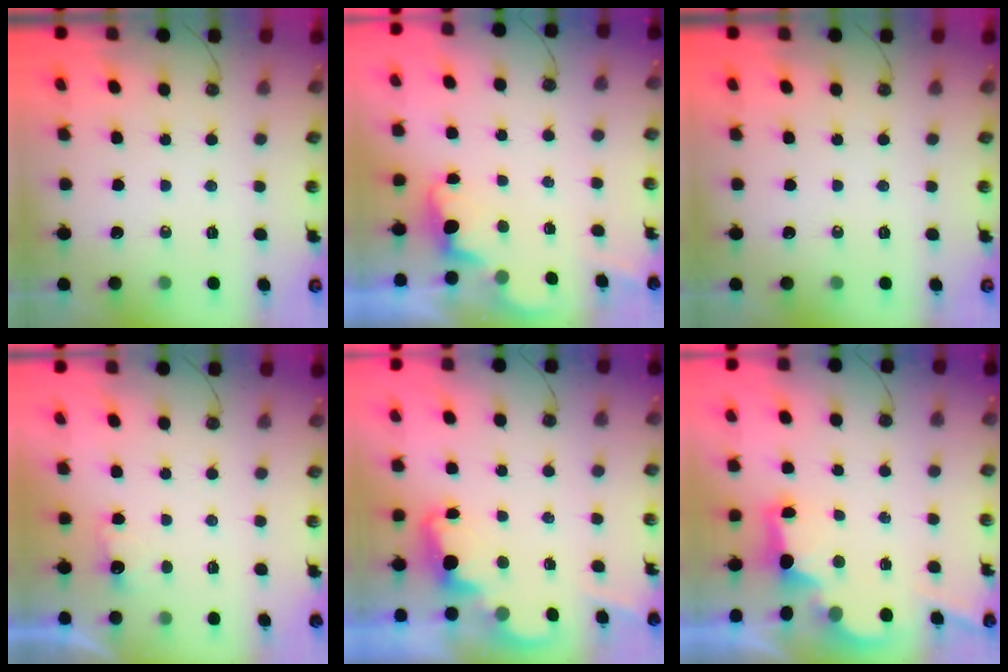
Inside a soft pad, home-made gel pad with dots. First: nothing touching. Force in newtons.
{"total": 1.0, "press": 0.7, "slide": 0.8}
{"total": 0.0}
{"total": 2.3, "press": 2.2, "slide": 0.9}
{"total": 2.3, "press": 2.2, "slide": 0.5}
{"total": 2.9, "press": 2.7, "slide": 0.9}